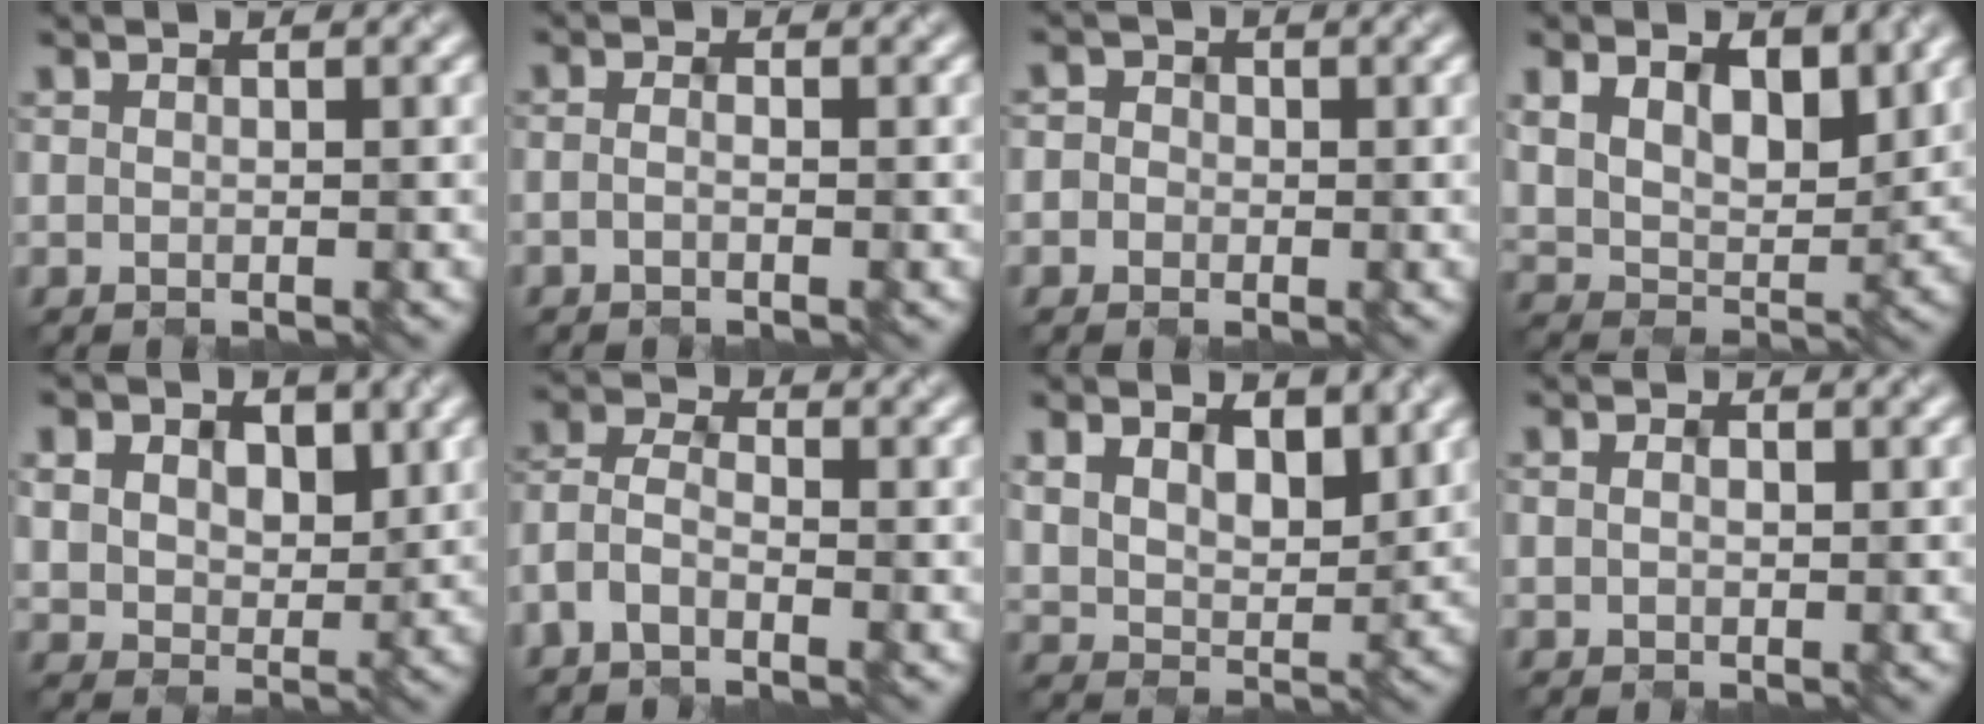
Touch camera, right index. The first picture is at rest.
{"total": 1.0, "force": [-0.7, 0.3, 0.6], "torque": [-0.010, -0.007, -0.017]}
{"total": 2.3, "force": [-0.1, 2.2, 0.5], "torque": [0.007, 0.007, -0.023]}
{"total": 7.3, "force": [3.1, 4.7, 4.6], "torque": [-0.087, 0.003, 0.043]}
{"total": 8.4, "force": [3.2, 6.4, 4.5], "torque": [-0.103, 0.015, 0.050]}
{"total": 3.4, "force": [-2.2, 1.7, 2.0], "torque": [-0.045, 0.009, -0.056]}
{"total": 5.6, "force": [2.4, 3.8, 3.3], "torque": [-0.067, -0.003, 0.031]}
{"total": 1.0, "force": [-0.1, 0.8, 0.5], "torque": [-0.009, 0.000, -0.002]}